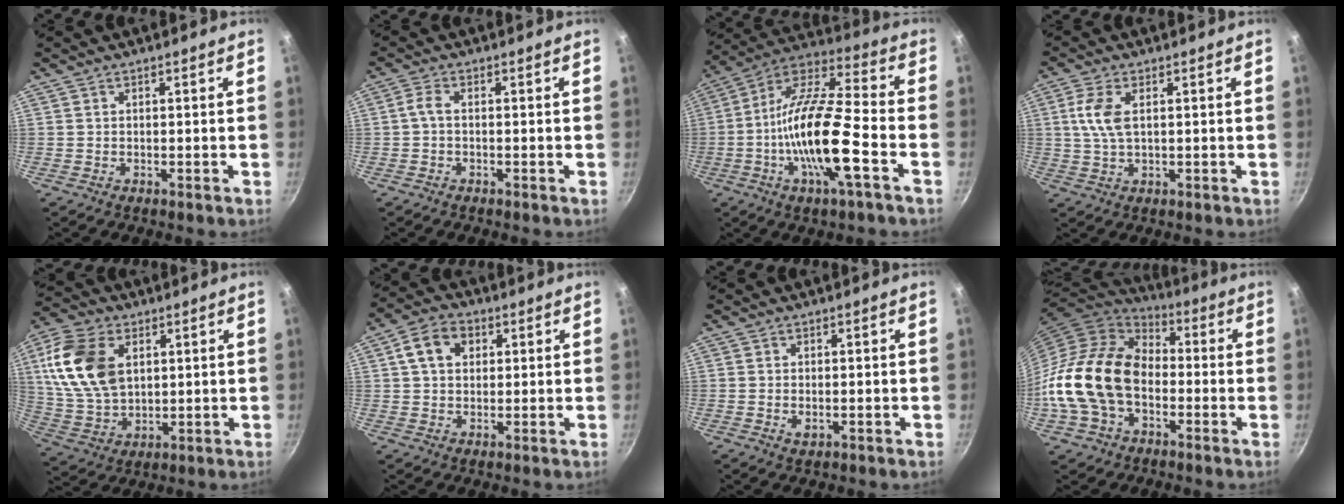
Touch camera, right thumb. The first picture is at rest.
{"total": 2.2, "force": [-0.4, 0.9, 2.0], "torque": [-0.055, 0.009, -0.013]}
{"total": 15.0, "force": [-4.4, 3.5, 13.9], "torque": [-0.253, 0.034, -0.094]}
{"total": 5.9, "force": [1.3, 2.8, 5.1], "torque": [-0.111, 0.004, 0.024]}
{"total": 16.8, "force": [4.4, 11.0, 11.9], "torque": [-0.216, -0.009, 0.092]}
{"total": 7.6, "force": [2.3, 5.6, 4.5], "torque": [-0.065, 0.009, 0.030]}
{"total": 1.9, "force": [-0.3, 1.2, 1.4], "torque": [-0.024, -0.003, -0.004]}
{"total": 19.8, "force": [-3.3, 13.9, 13.8], "torque": [-0.236, 0.041, -0.076]}